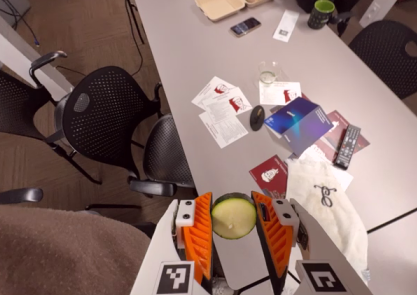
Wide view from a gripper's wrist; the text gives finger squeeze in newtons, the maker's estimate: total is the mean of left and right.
{"total": 13.6, "left": 14.6, "right": 12.6}